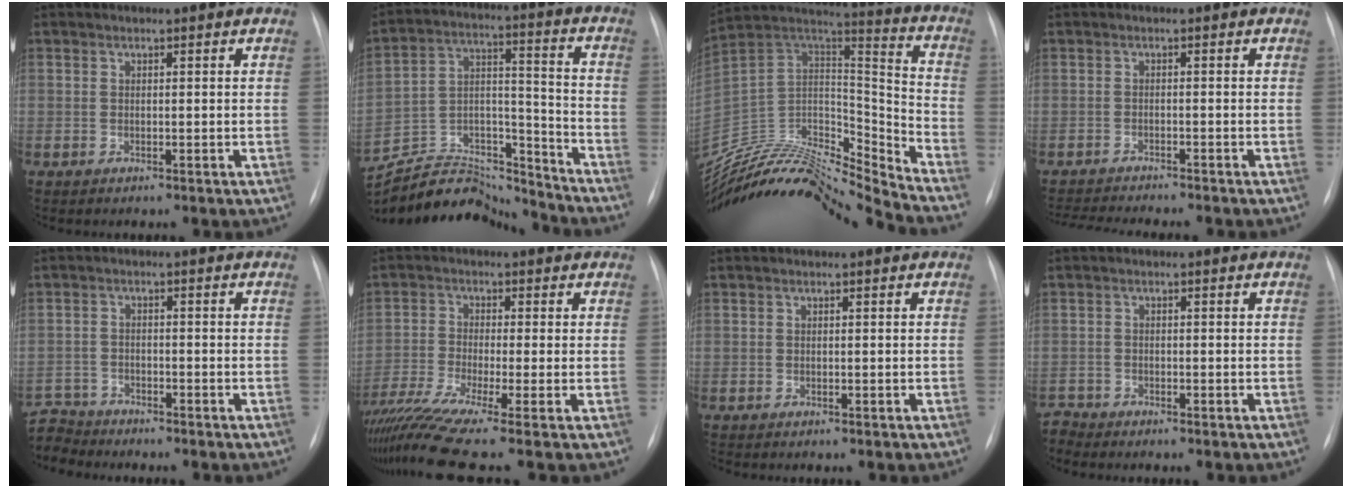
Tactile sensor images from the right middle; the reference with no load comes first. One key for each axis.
{"total": 19.5, "fx": -18.9, "fy": 3.8, "fz": 3.2, "tx": -0.078, "ty": 0.038, "tz": -0.305}
{"total": 24.7, "fx": -23.6, "fy": 1.5, "fz": 7.1, "tx": -0.144, "ty": 0.025, "tz": -0.400}
{"total": 10.5, "fx": -9.7, "fy": 0.8, "fz": 4.1, "tx": -0.056, "ty": -0.010, "tz": -0.136}
{"total": 6.0, "fx": -5.8, "fy": 1.6, "fz": -0.8, "tx": 0.014, "ty": -0.002, "tz": -0.115}
{"total": 11.8, "fx": -8.8, "fy": -0.9, "fz": 7.8, "tx": -0.160, "ty": -0.023, "tz": -0.157}
{"total": 0.0}
{"total": 1.8, "fx": -1.6, "fy": 0.0, "fz": -0.7, "tx": 0.018, "ty": -0.009, "tz": -0.032}